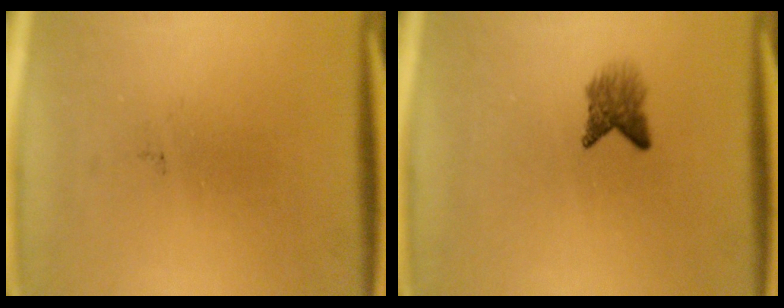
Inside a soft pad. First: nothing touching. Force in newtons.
{"total": 2.8}